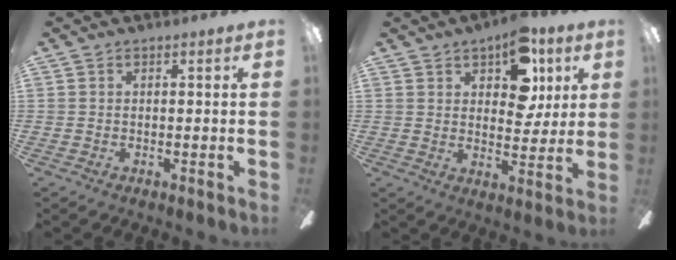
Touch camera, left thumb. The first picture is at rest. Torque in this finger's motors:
{"motor_torque": [0.20, 0.43, 0.02, -0.20, 0.06]}